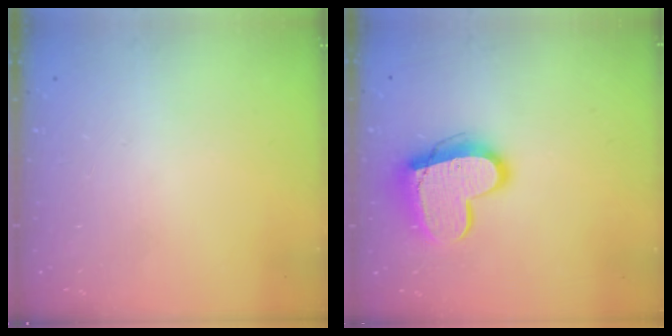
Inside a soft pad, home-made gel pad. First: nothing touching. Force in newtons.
{"total": 14.0, "press": 14.0, "slide": 0.6}